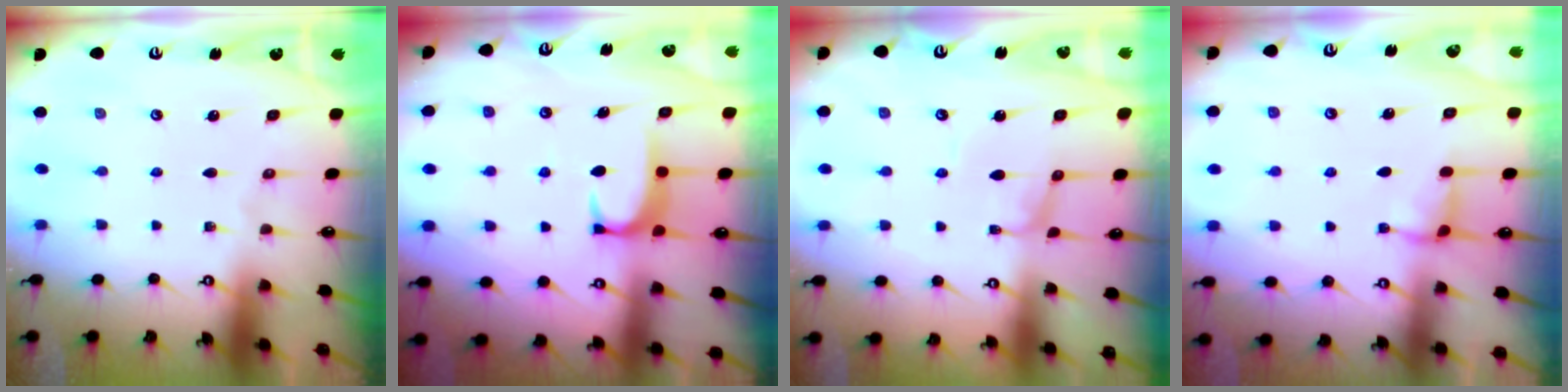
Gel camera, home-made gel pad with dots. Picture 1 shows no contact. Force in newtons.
{"total": 1.8, "press": 1.7, "slide": 0.5}
{"total": 0.9, "press": 0.7, "slide": 0.5}
{"total": 2.4, "press": 2.3, "slide": 0.5}